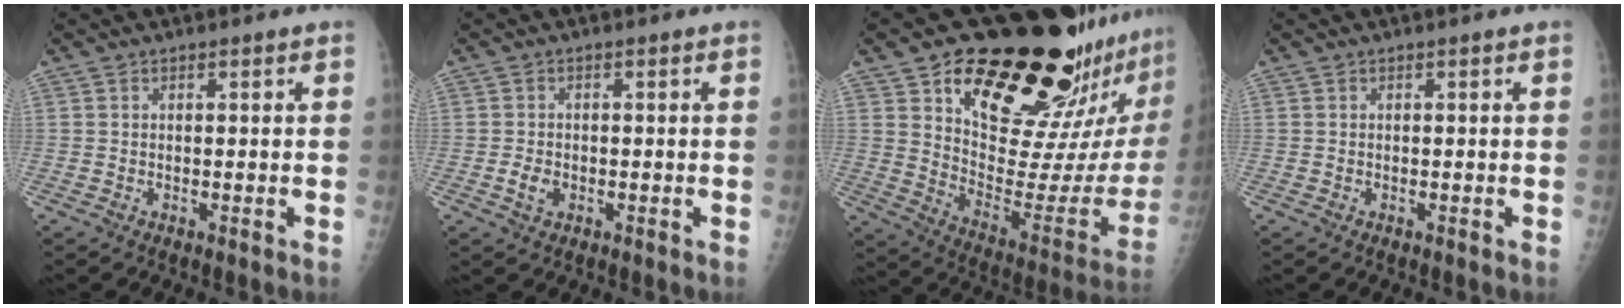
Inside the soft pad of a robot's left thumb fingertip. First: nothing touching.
{"total": 2.6, "force": [-0.7, 1.9, 1.6], "torque": [-0.025, 0.001, -0.011]}
{"total": 31.2, "force": [21.6, 10.0, 20.2], "torque": [-0.263, -0.109, 0.321]}
{"total": 0.0}